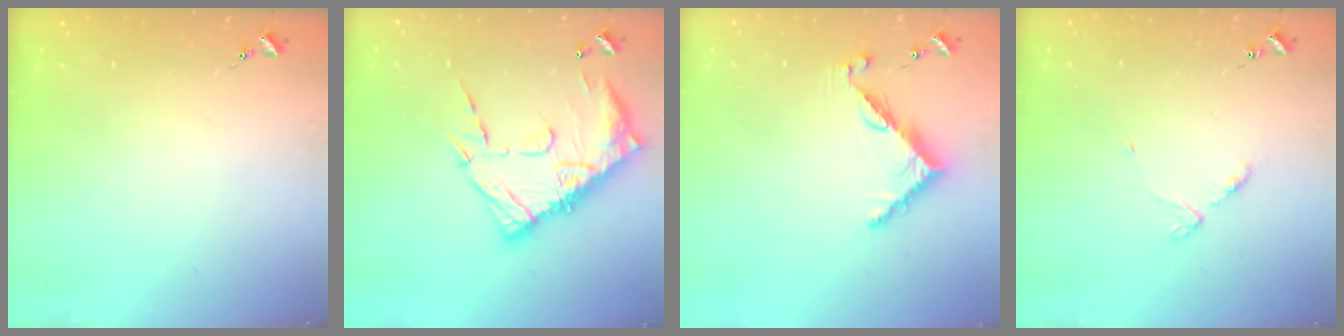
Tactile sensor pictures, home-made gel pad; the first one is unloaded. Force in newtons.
{"total": 19.1, "press": 19.0, "slide": 1.7}
{"total": 7.7, "press": 7.7, "slide": 0.2}
{"total": 4.4, "press": 4.3, "slide": 0.5}